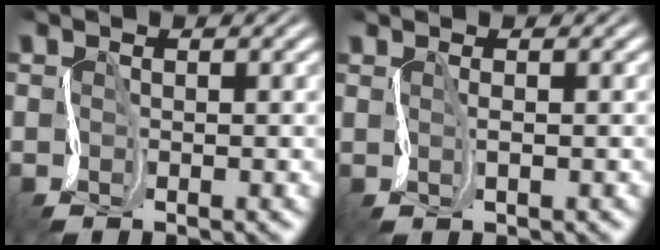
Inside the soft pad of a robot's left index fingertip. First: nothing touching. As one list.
[{"total": 0.8, "force": [0.7, -0.3, -0.2], "torque": [0.001, 0.003, 0.013]}]